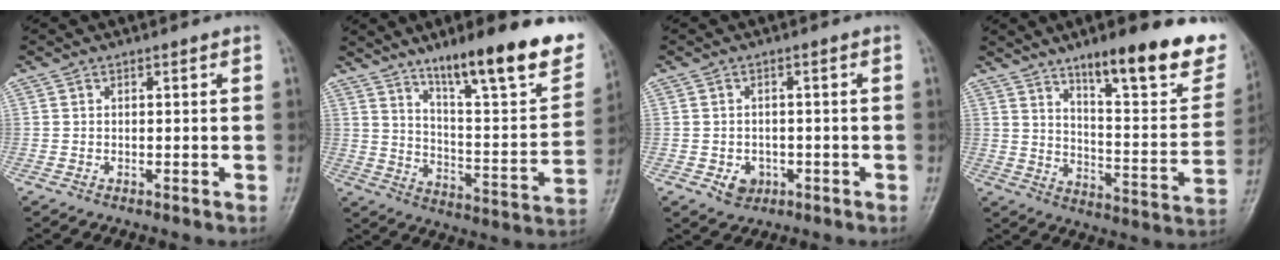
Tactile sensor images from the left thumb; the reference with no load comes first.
{"total": 23.7, "force": [15.5, 5.1, 17.1], "torque": [-0.213, -0.071, 0.241]}
{"total": 3.6, "force": [-1.3, 2.9, 1.6], "torque": [-0.010, 0.008, -0.012]}
{"total": 23.2, "force": [14.9, 5.8, 16.7], "torque": [-0.190, -0.074, 0.223]}